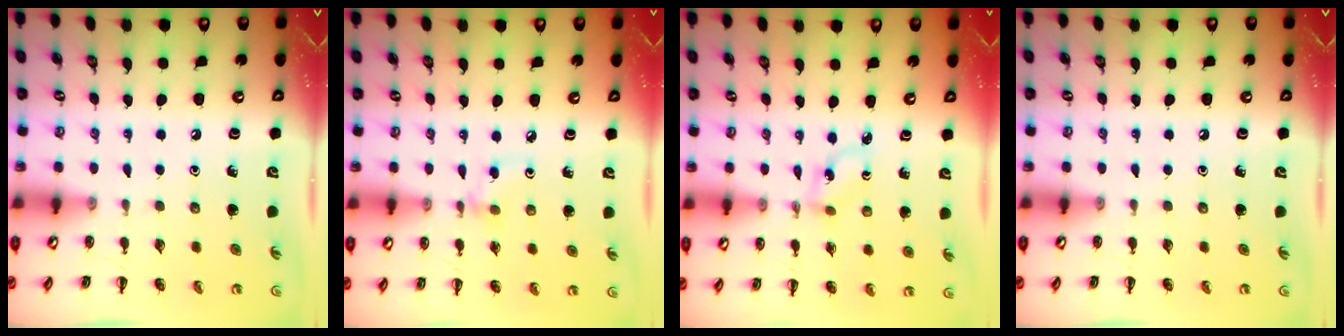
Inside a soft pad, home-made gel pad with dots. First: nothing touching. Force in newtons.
{"total": 2.9, "press": 2.8, "slide": 0.8}
{"total": 1.0, "press": 0.9, "slide": 0.5}
{"total": 0.0}